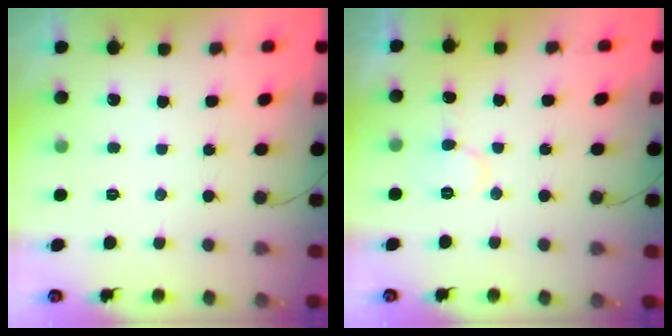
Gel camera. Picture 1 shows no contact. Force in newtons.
{"total": 5.9, "press": 5.9, "slide": 0.7}